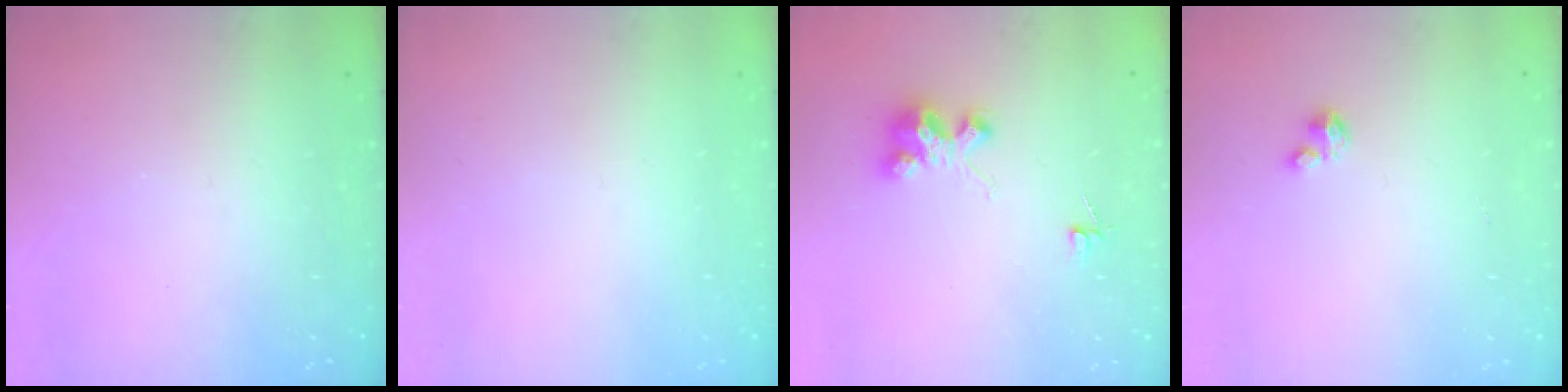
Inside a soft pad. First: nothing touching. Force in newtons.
{"total": 0.0}
{"total": 4.1, "press": 4.1, "slide": 0.2}
{"total": 1.2, "press": 1.2, "slide": 0.2}